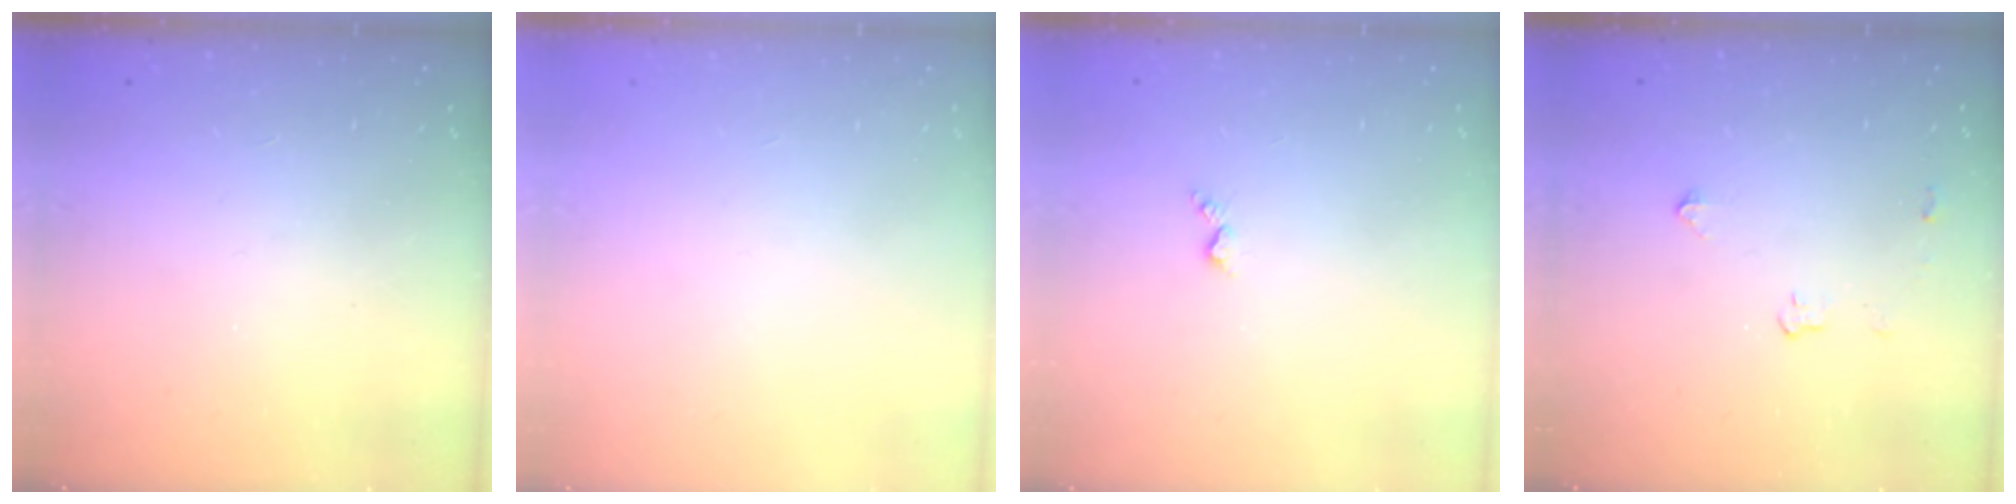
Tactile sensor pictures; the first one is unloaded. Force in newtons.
{"total": 0.0}
{"total": 3.0, "press": 3.0, "slide": 0.5}
{"total": 3.1, "press": 3.0, "slide": 0.5}